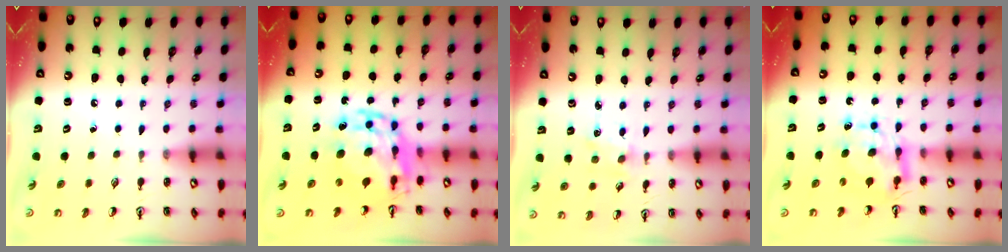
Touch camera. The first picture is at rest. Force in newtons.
{"total": 15.5, "press": 15.4, "slide": 1.6}
{"total": 1.2, "press": 1.2, "slide": 0.3}
{"total": 7.3, "press": 7.3, "slide": 0.4}